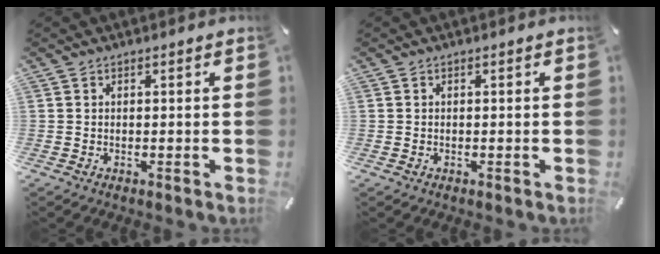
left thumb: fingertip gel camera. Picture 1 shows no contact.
{"total": 0.0}